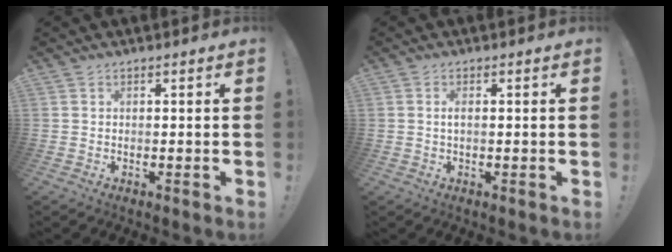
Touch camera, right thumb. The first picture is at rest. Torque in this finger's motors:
{"motor_torque": [-0.05, -0.10, 0.06, 0.10, -0.05]}